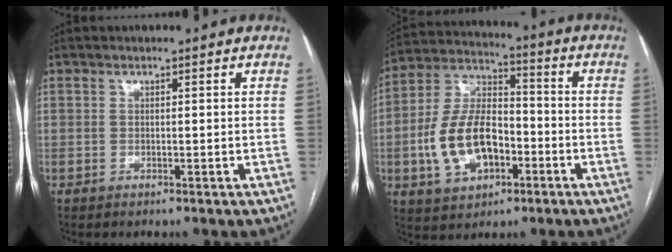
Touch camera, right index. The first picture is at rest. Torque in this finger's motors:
{"motor_torque": [0.67, -0.40, 0.71, 0.21]}